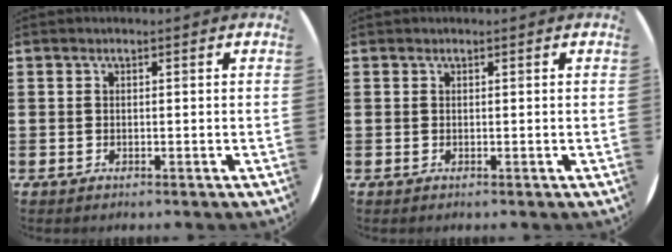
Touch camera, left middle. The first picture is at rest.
{"total": 0.0}